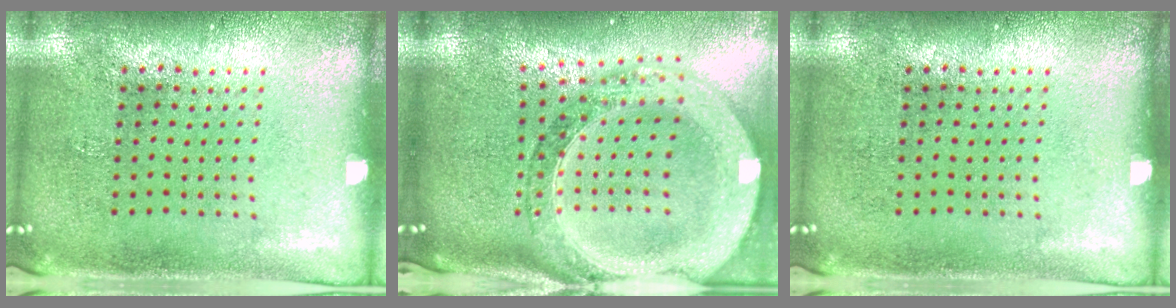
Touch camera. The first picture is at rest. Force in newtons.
{"total": 2.9, "press": 2.4, "slide": 1.5}
{"total": 0.0}